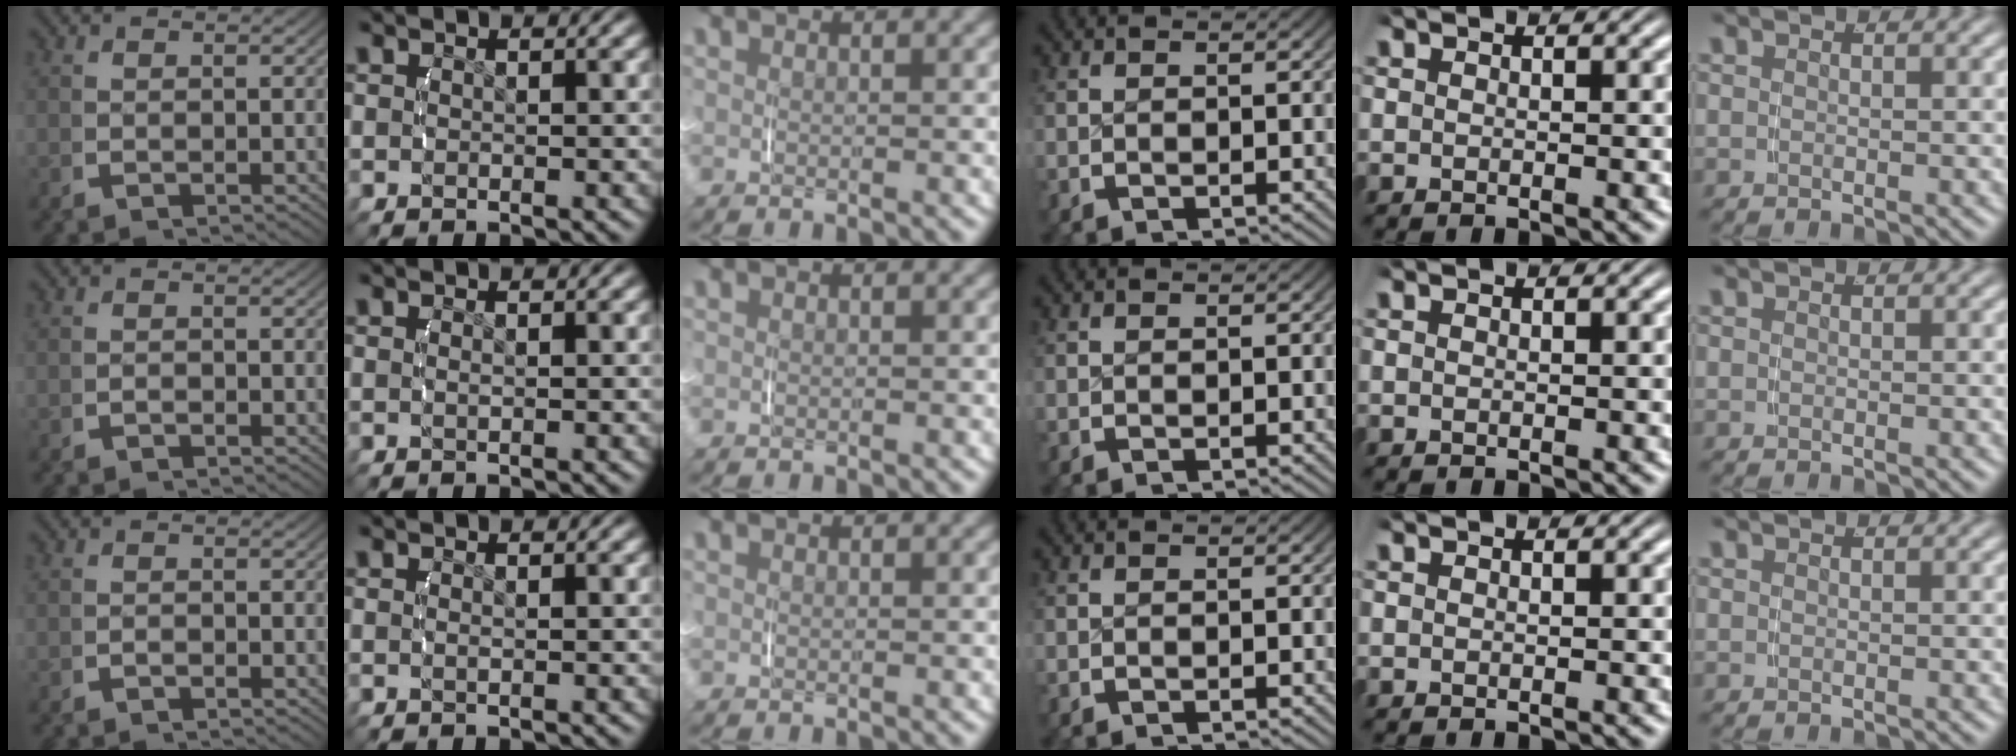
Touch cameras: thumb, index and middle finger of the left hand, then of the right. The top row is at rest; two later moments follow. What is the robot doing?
{"motion": "lift_and_place", "object": "small bumper sticker"}